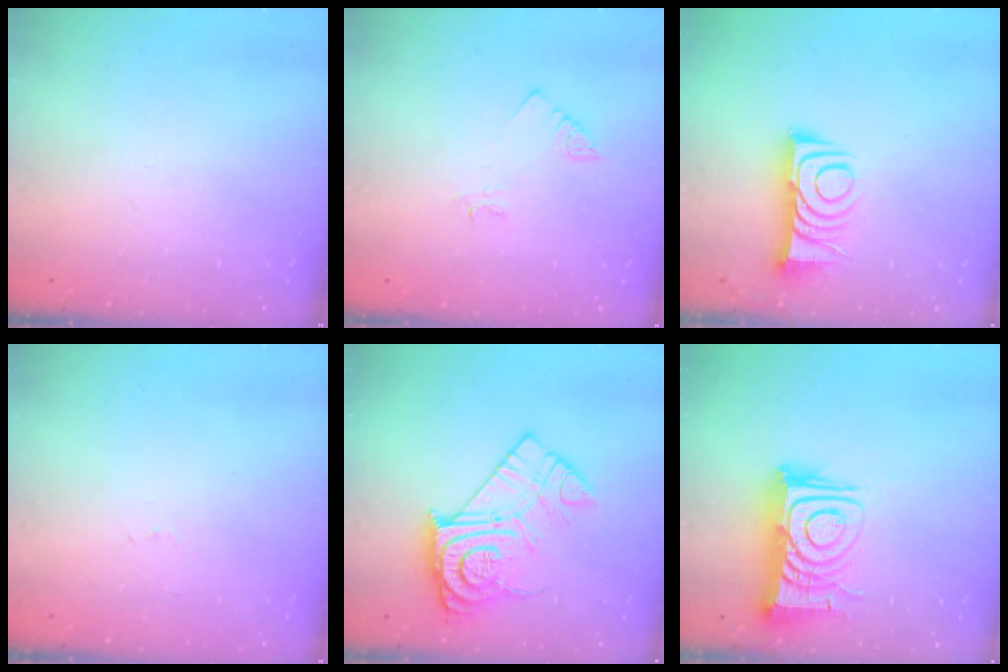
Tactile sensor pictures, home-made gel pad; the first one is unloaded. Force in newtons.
{"total": 2.5, "press": 2.5, "slide": 0.5}
{"total": 9.3, "press": 9.3, "slide": 0.6}
{"total": 2.6, "press": 2.6, "slide": 0.4}
{"total": 16.1, "press": 16.1, "slide": 1.1}
{"total": 12.7, "press": 12.7, "slide": 1.2}